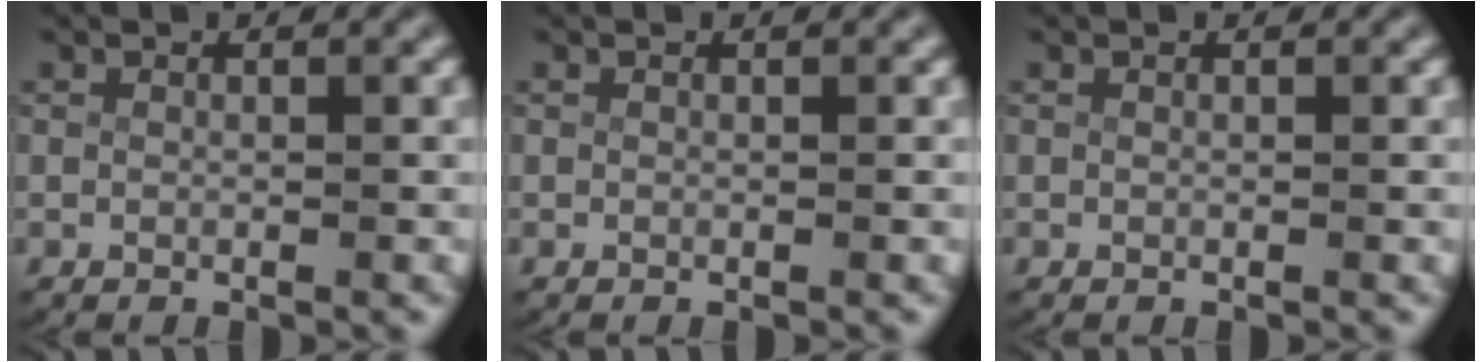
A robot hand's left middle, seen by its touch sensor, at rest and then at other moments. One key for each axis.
{"total": 0.0}
{"total": 0.0}